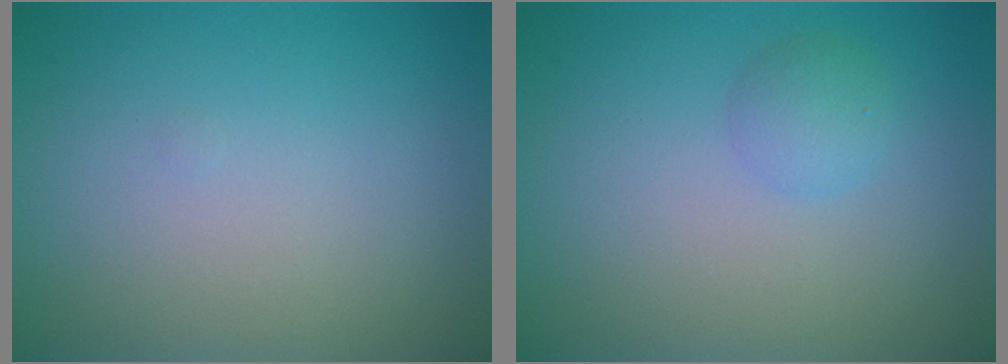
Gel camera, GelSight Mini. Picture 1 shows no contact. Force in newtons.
{"total": 1.6, "press": 1.5, "slide": 0.1}